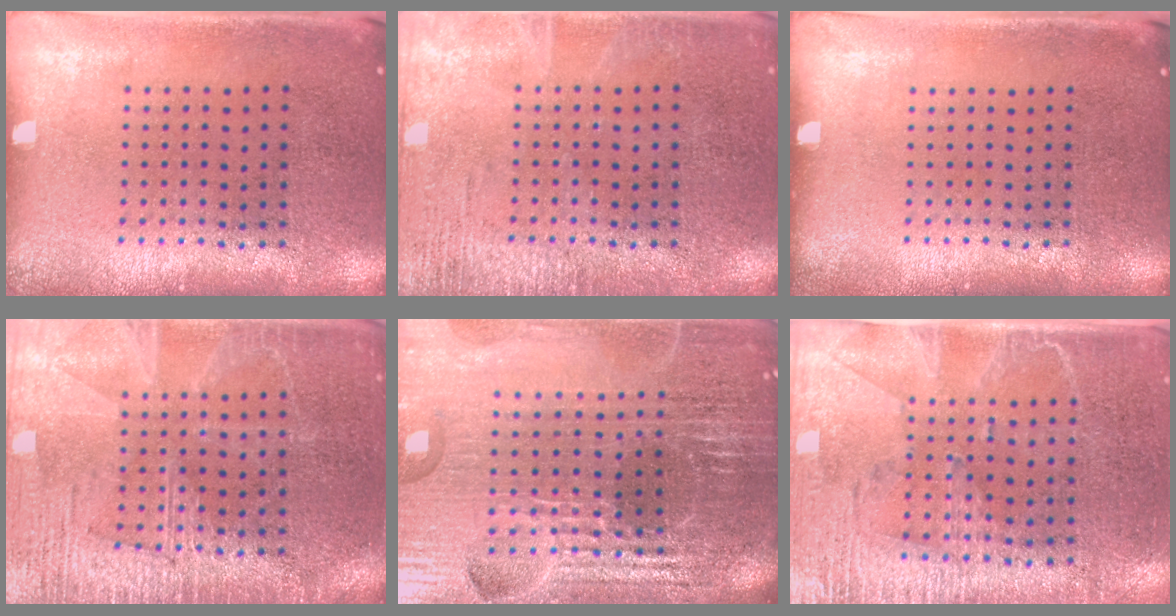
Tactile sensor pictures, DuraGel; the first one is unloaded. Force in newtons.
{"total": 2.6, "press": 2.5, "slide": 0.3}
{"total": 0.0}
{"total": 5.0, "press": 4.9, "slide": 0.6}
{"total": 6.4, "press": 5.6, "slide": 3.0}
{"total": 3.0, "press": 2.7, "slide": 1.3}